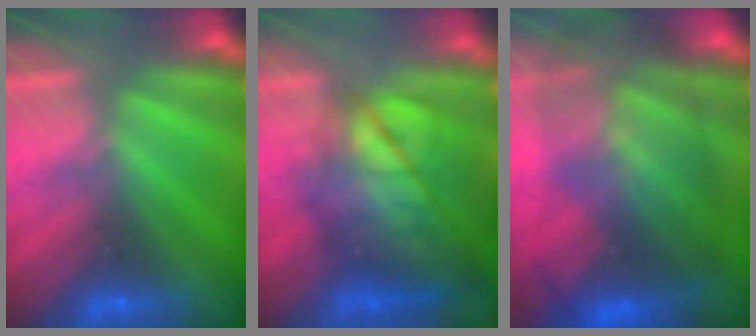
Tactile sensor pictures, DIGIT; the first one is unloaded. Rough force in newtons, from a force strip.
{"total": 9.5}
{"total": 9.6}